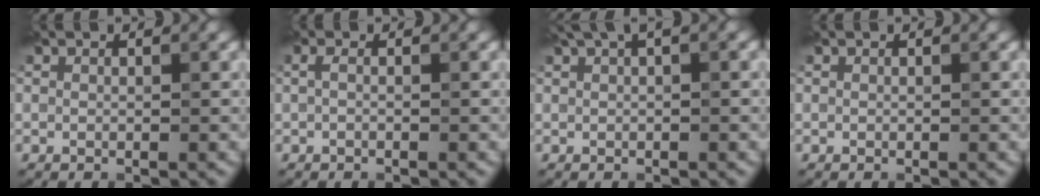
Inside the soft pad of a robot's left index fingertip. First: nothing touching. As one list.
[{"total": 0.9, "force": [0.0, 0.3, 0.8], "torque": [-0.018, -0.003, -0.002]}, {"total": 2.6, "force": [1.5, 0.5, 2.1], "torque": [-0.032, 0.006, 0.027]}, {"total": 0.0}]